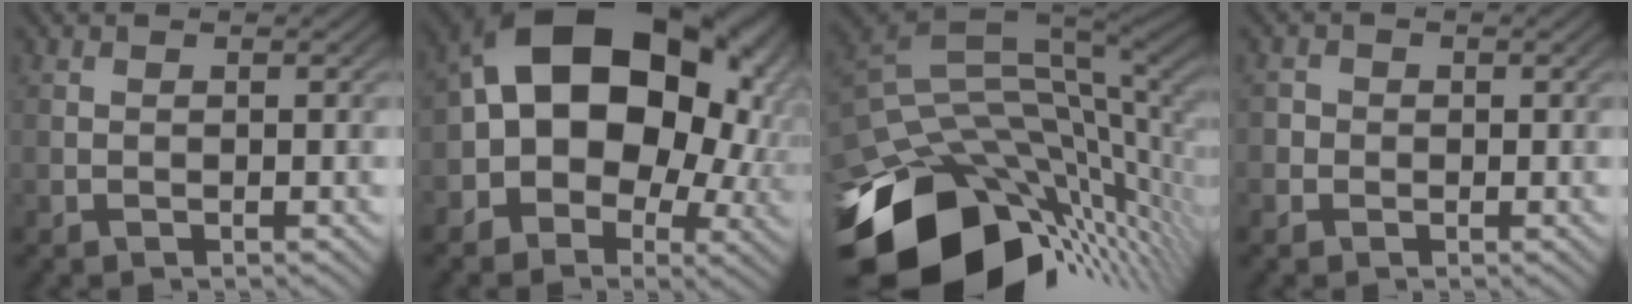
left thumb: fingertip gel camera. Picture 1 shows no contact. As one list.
[{"total": 19.3, "force": [1.7, 13.4, 13.9], "torque": [-0.207, -0.015, 0.036]}, {"total": 17.7, "force": [-6.0, 10.0, 13.3], "torque": [-0.282, -0.029, -0.093]}, {"total": 1.8, "force": [-0.2, 1.8, 0.2], "torque": [0.004, 0.002, -0.011]}]